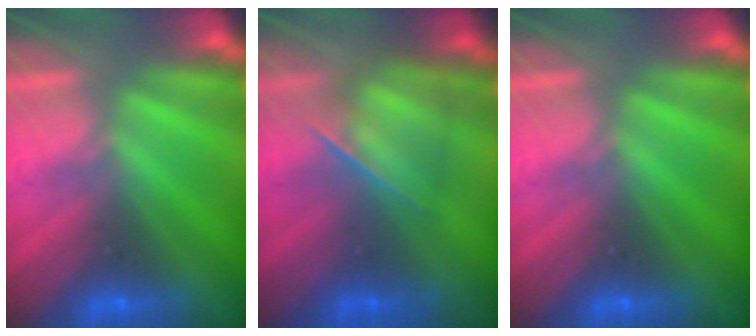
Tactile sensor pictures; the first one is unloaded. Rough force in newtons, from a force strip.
{"total": 3.6}
{"total": 0.0}